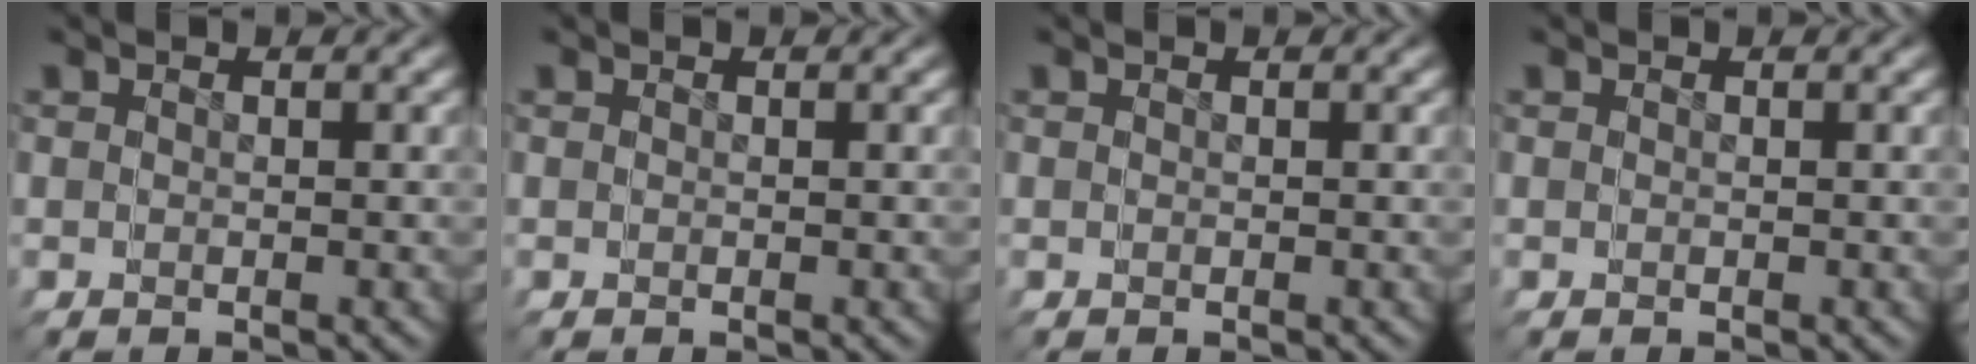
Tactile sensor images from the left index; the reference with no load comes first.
{"total": 0.0}
{"total": 0.0}
{"total": 0.0}